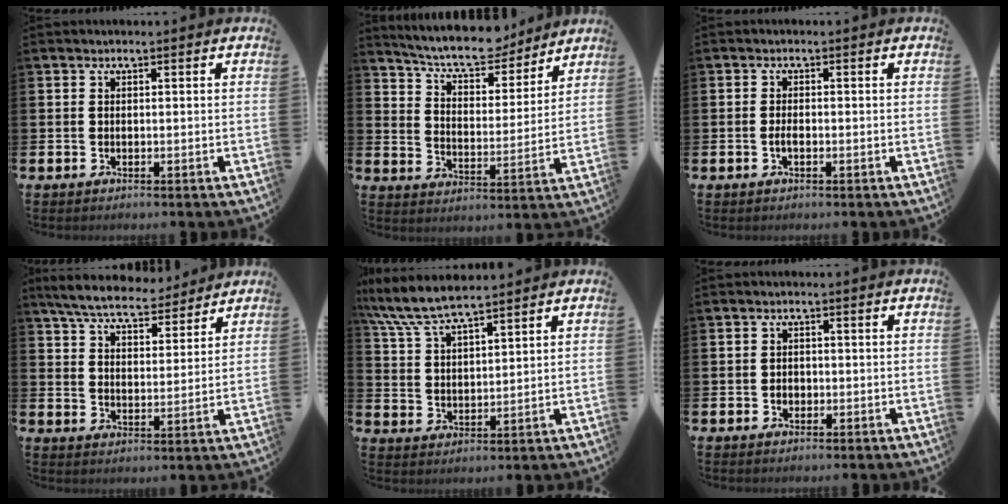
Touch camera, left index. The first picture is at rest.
{"total": 8.5, "force": [7.9, 1.8, 2.5], "torque": [-0.068, -0.054, 0.138]}
{"total": 1.3, "force": [-0.4, 0.5, 1.1], "torque": [-0.024, 0.002, -0.008]}
{"total": 7.1, "force": [6.7, 1.4, 1.9], "torque": [-0.059, -0.035, 0.118]}
{"total": 7.3, "force": [6.8, 0.9, 2.5], "torque": [-0.074, -0.026, 0.122]}
{"total": 1.4, "force": [-0.3, 1.2, 0.6], "torque": [0.000, 0.002, -0.011]}